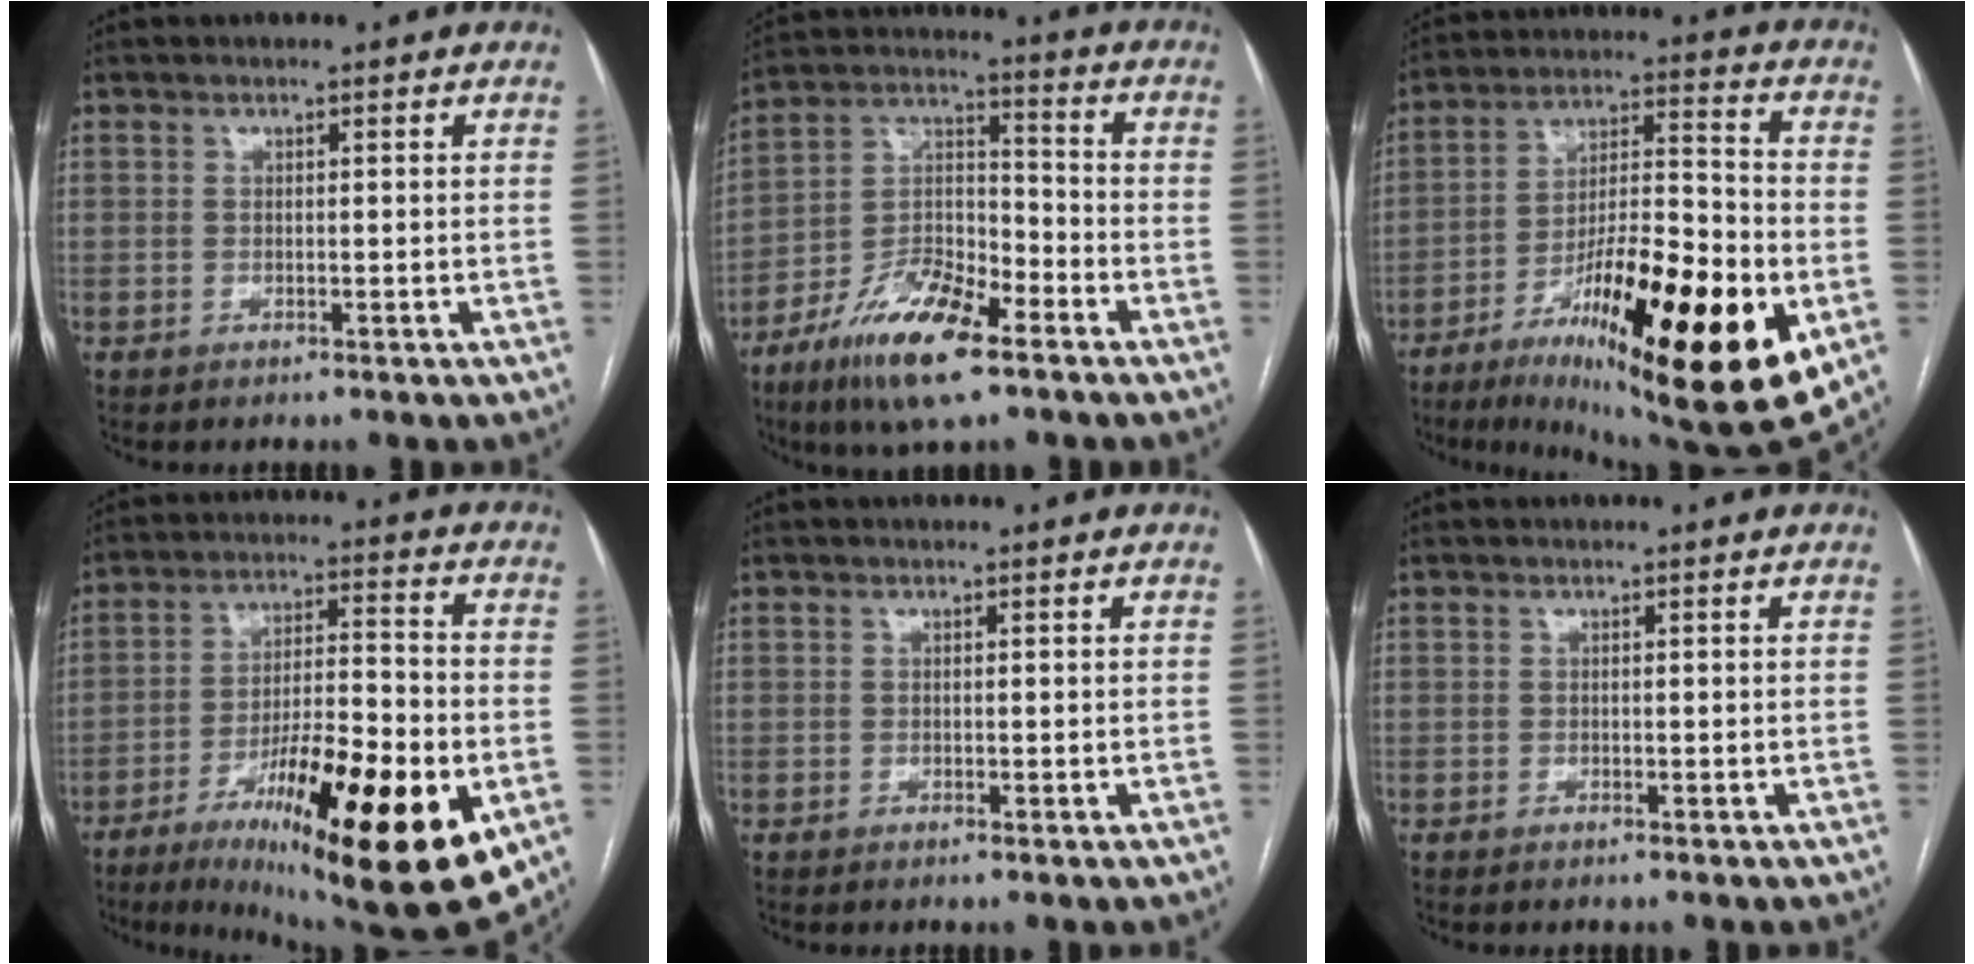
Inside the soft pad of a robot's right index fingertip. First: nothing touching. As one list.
[{"total": 14.0, "force": [-9.0, 4.0, 10.0], "torque": [-0.192, -0.001, -0.167]}, {"total": 27.4, "force": [-10.1, 4.9, 25.0], "torque": [-0.357, -0.034, -0.153]}, {"total": 24.3, "force": [-9.8, 4.4, 21.8], "torque": [-0.291, -0.024, -0.143]}, {"total": 0.0}, {"total": 0.0}]